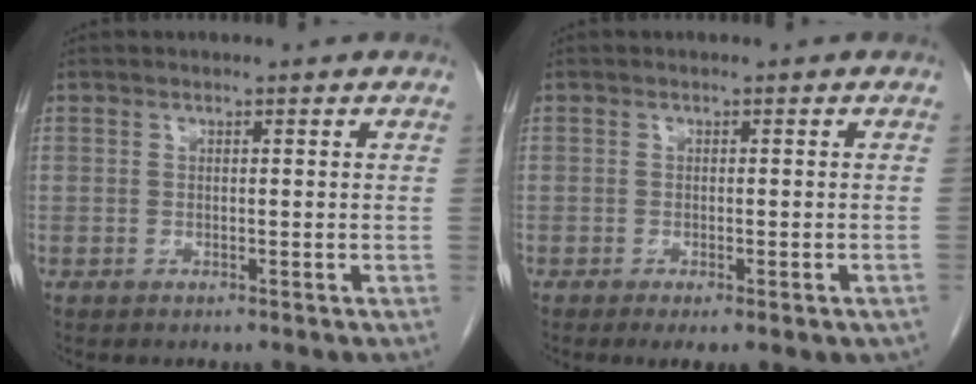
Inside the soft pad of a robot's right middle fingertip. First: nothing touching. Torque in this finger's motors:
{"motor_torque": [1.10, -1.04, 0.10, 0.05]}